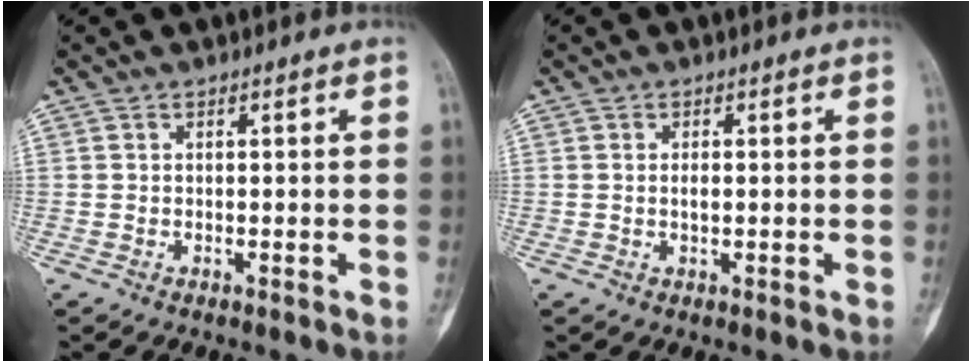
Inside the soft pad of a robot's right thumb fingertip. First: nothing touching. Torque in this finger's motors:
{"motor_torque": [0.58, 0.46, 0.27, -0.35, 0.05]}